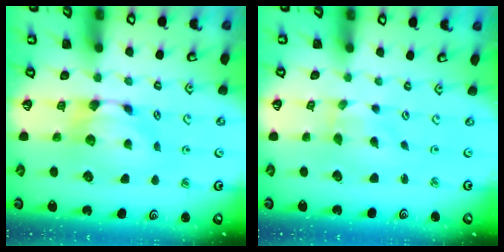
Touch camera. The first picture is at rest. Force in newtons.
{"total": 3.4, "press": 3.3, "slide": 0.7}